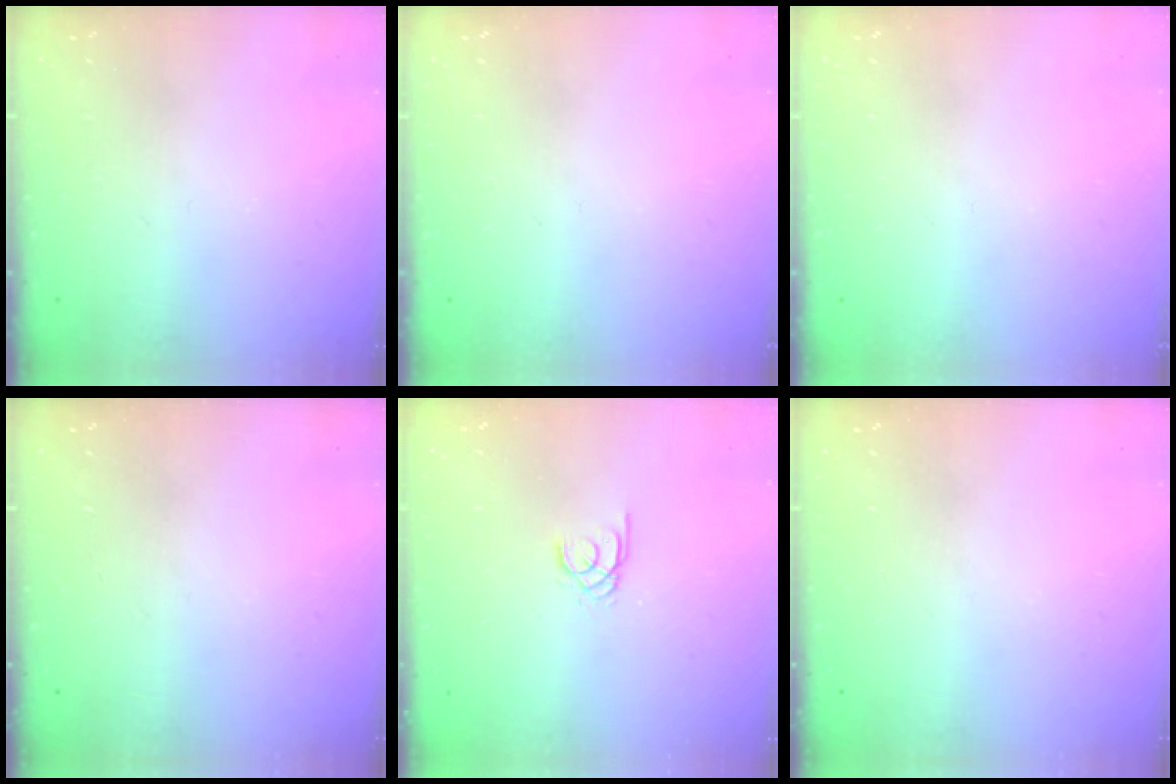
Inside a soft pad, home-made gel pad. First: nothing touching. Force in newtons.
{"total": 0.0}
{"total": 0.0}
{"total": 0.0}
{"total": 1.3, "press": 1.3, "slide": 0.1}
{"total": 0.0}